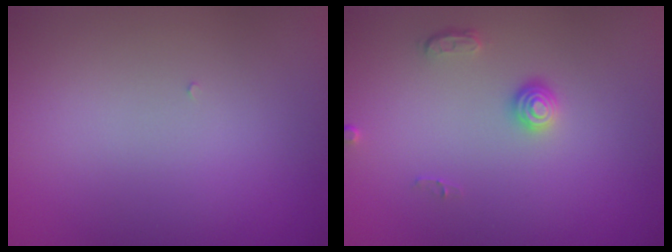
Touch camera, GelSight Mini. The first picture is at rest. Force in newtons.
{"total": 1.4, "press": 1.0, "slide": 1.0}